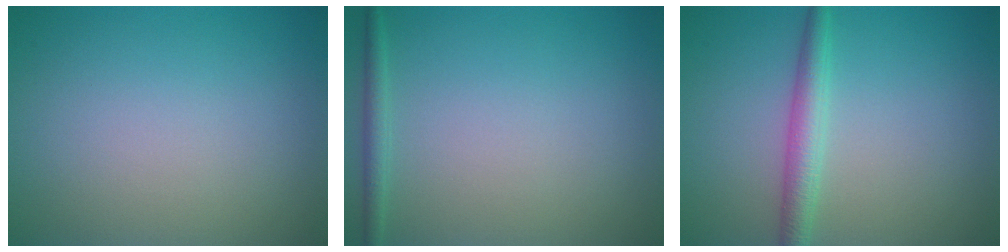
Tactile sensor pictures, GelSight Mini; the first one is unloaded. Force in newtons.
{"total": 1.3, "press": 1.3, "slide": 0.1}
{"total": 2.6, "press": 2.6, "slide": 0.0}